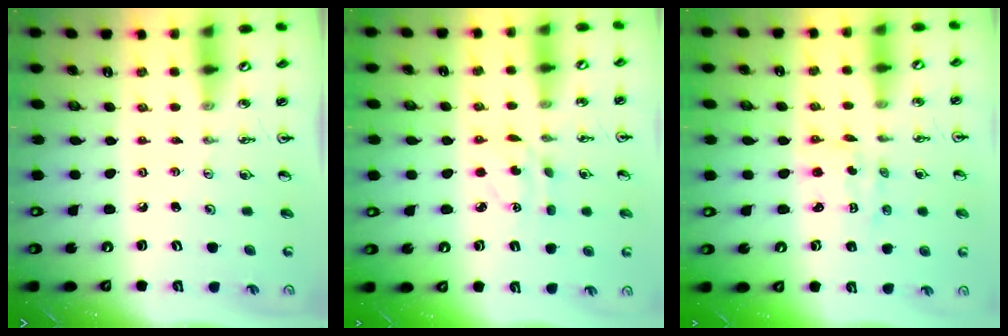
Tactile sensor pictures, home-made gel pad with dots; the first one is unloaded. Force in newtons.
{"total": 4.4, "press": 4.4, "slide": 0.5}
{"total": 2.6, "press": 2.6, "slide": 0.1}